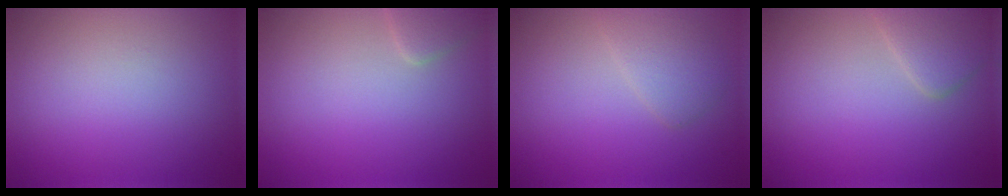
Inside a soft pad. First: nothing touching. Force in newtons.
{"total": 1.6, "press": 1.6, "slide": 0.1}
{"total": 2.1, "press": 2.1, "slide": 0.1}
{"total": 2.5, "press": 2.5, "slide": 0.2}